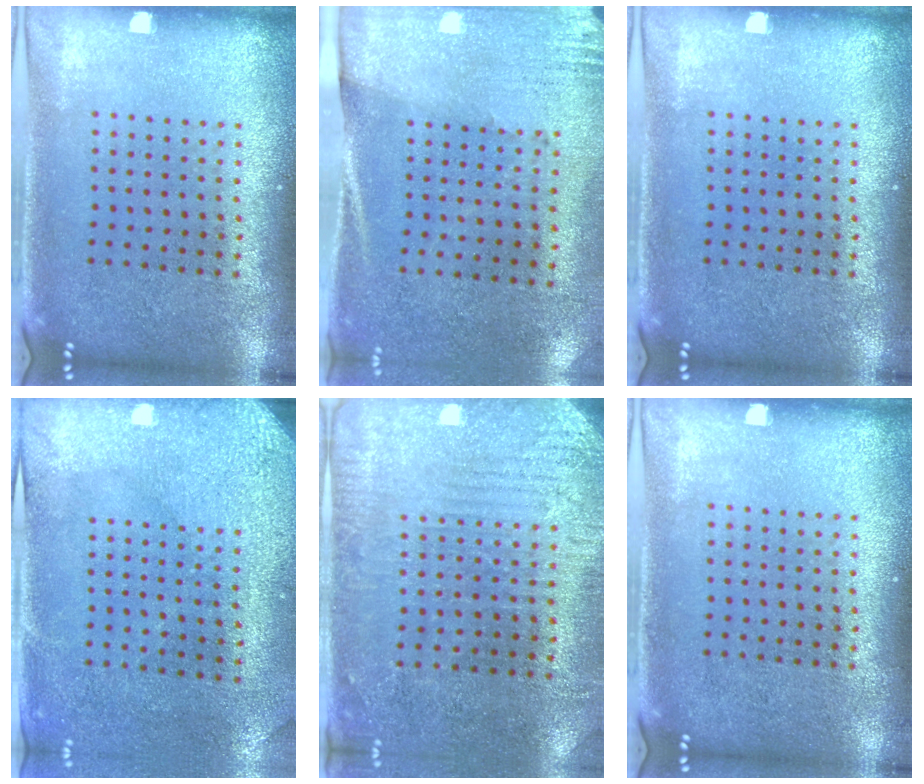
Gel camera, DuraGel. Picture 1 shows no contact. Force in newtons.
{"total": 2.7, "press": 2.4, "slide": 1.3}
{"total": 0.0}
{"total": 3.0, "press": 2.4, "slide": 1.7}
{"total": 3.0, "press": 2.8, "slide": 1.1}
{"total": 0.0}